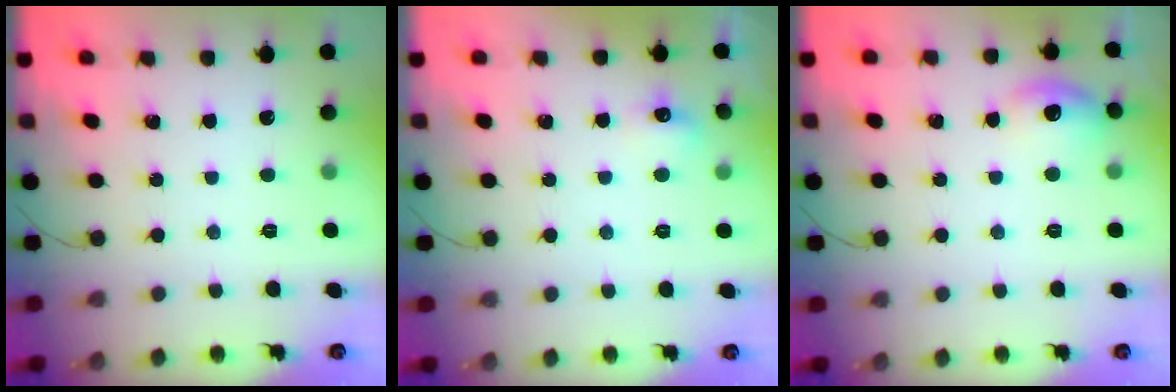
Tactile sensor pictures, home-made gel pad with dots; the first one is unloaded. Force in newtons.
{"total": 5.6, "press": 5.4, "slide": 1.6}
{"total": 8.1, "press": 8.0, "slide": 1.4}